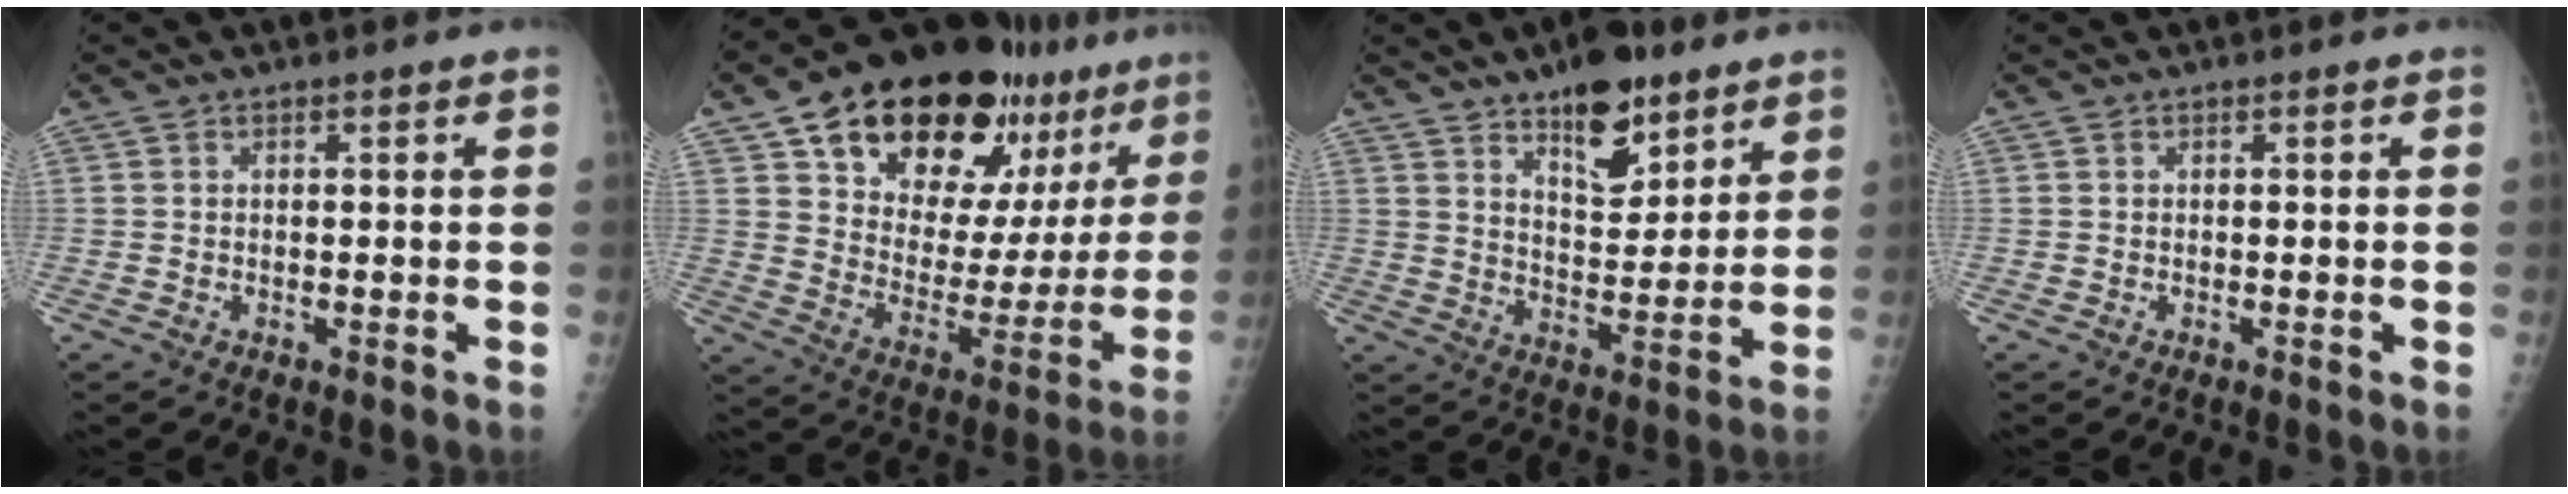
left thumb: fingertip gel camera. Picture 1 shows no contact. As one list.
[{"total": 28.9, "force": [19.7, 14.1, 15.7], "torque": [-0.198, -0.069, 0.289]}, {"total": 13.1, "force": [8.7, 5.8, 8.0], "torque": [-0.085, -0.054, 0.137]}, {"total": 0.0}]